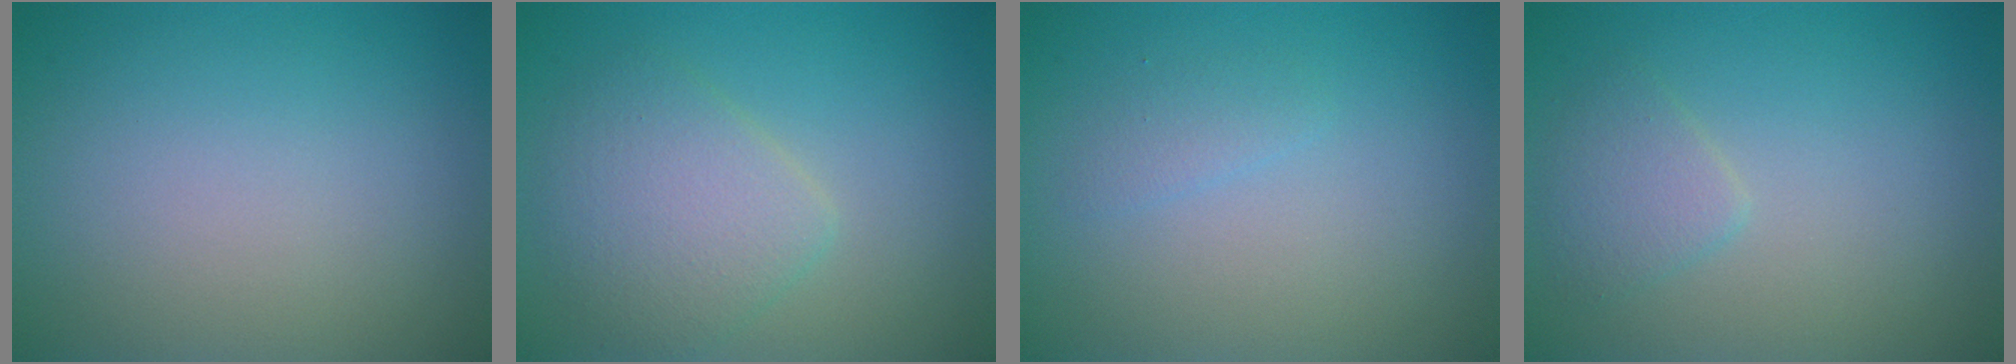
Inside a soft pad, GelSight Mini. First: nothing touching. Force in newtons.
{"total": 4.0, "press": 3.9, "slide": 0.3}
{"total": 1.0, "press": 1.0, "slide": 0.0}
{"total": 1.8, "press": 1.8, "slide": 0.1}